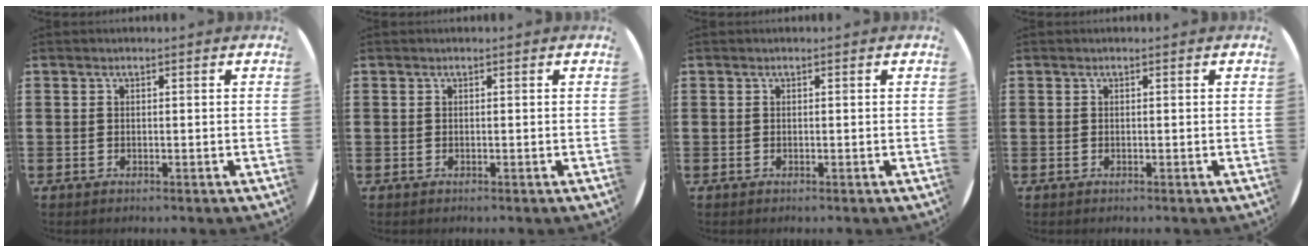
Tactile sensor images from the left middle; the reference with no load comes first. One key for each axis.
{"total": 0.0}
{"total": 0.0}
{"total": 0.0}